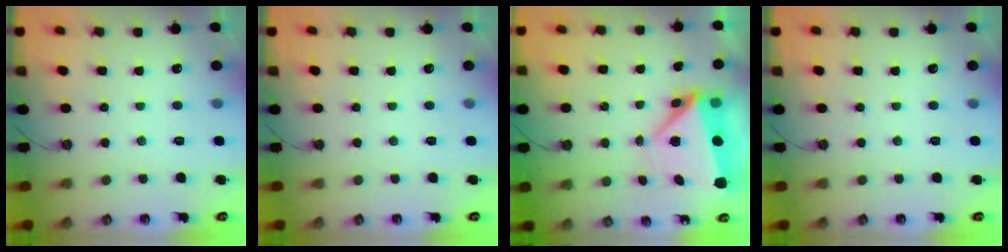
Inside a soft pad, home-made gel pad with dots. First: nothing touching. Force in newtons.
{"total": 0.0}
{"total": 6.9, "press": 6.8, "slide": 1.0}
{"total": 0.0}